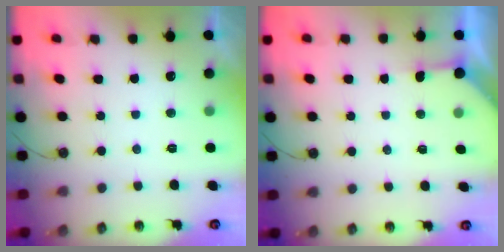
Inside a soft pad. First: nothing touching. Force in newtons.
{"total": 2.8, "press": 2.8, "slide": 0.4}